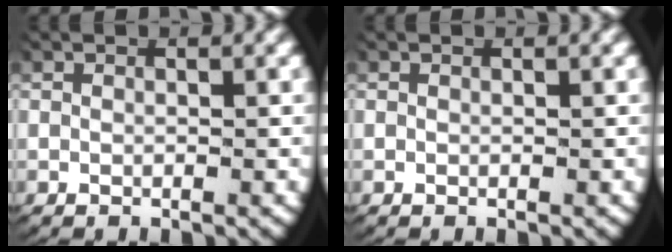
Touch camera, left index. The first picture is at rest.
{"total": 0.0}